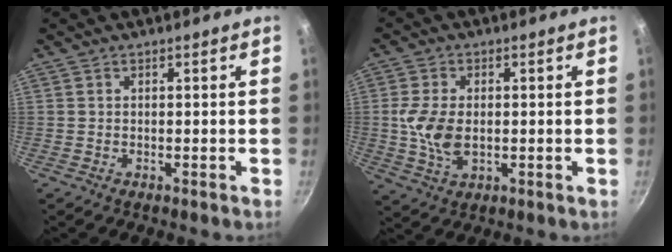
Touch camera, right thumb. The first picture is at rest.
{"total": 7.9, "force": [-0.2, 4.8, 6.3], "torque": [-0.129, -0.001, -0.003]}